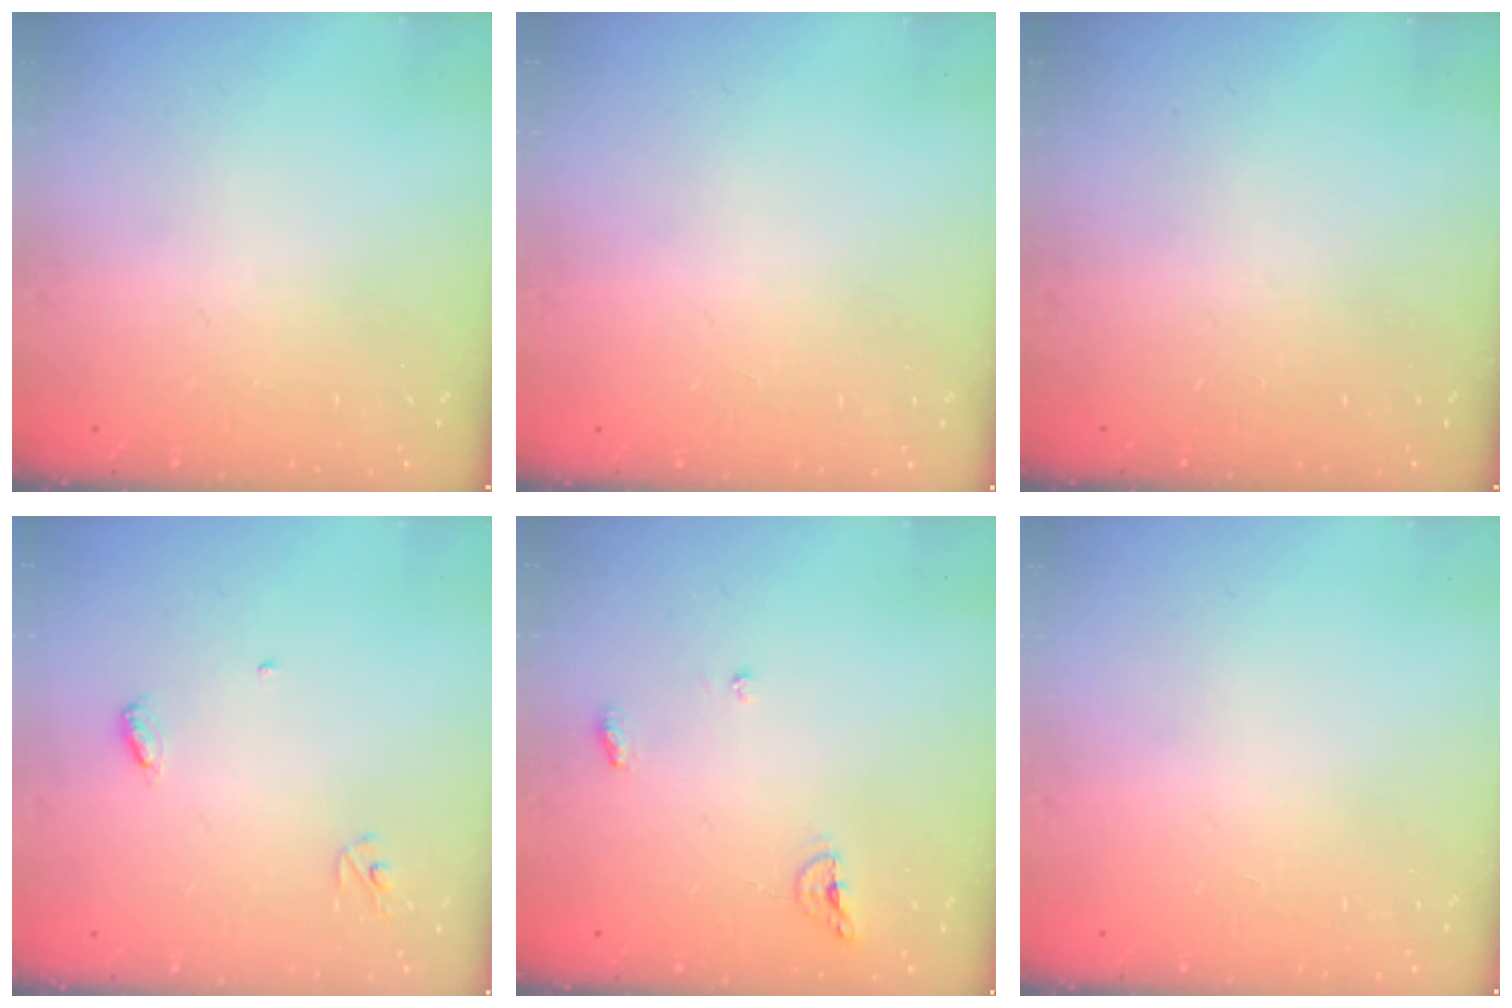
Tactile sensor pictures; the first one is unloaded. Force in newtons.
{"total": 1.0, "press": 0.8, "slide": 0.6}
{"total": 0.0}
{"total": 3.9, "press": 3.9, "slide": 0.3}
{"total": 6.8, "press": 6.7, "slide": 0.6}
{"total": 1.0, "press": 0.8, "slide": 0.6}